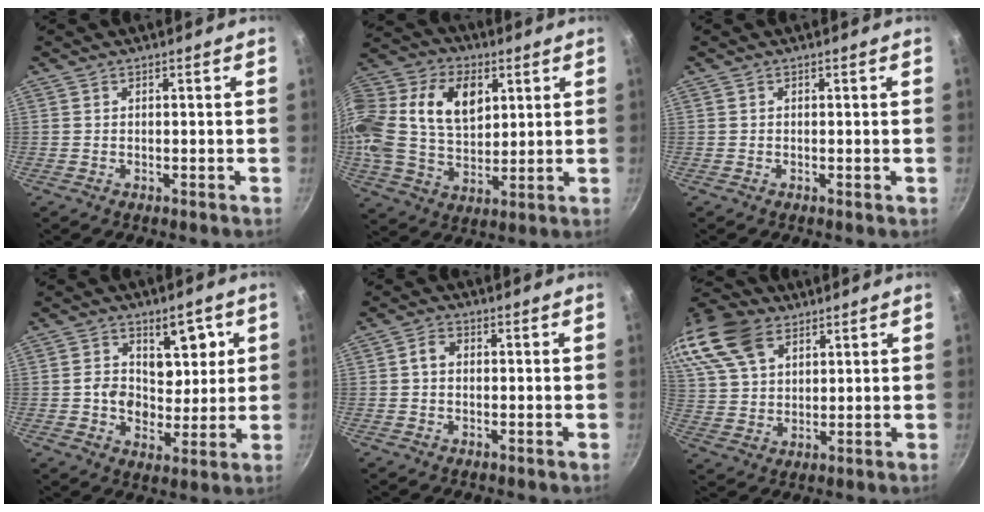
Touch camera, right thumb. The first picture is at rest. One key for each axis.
{"total": 25.3, "fx": 6.6, "fy": 17.1, "fz": 17.4, "tx": -0.377, "ty": 0.030, "tz": 0.109}
{"total": 0.0}
{"total": 10.2, "fx": 2.8, "fy": 8.1, "fz": 5.5, "tx": -0.041, "ty": -0.026, "tz": 0.039}
{"total": 2.5, "fx": 0.1, "fy": 1.9, "fz": 1.6, "tx": -0.025, "ty": 0.007, "tz": -0.001}
{"total": 18.9, "fx": 10.6, "fy": 11.7, "fz": 10.4, "tx": -0.223, "ty": 0.010, "tz": 0.205}